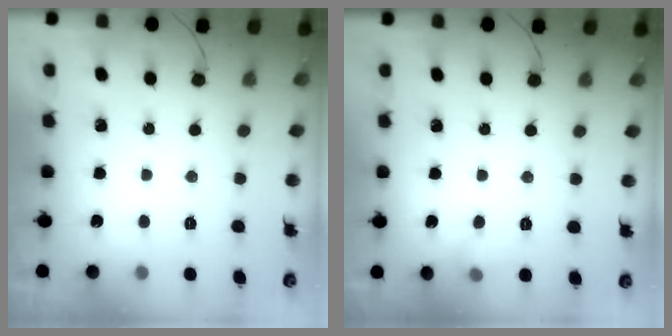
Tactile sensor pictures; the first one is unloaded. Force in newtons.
{"total": 4.9, "press": 4.7, "slide": 1.5}